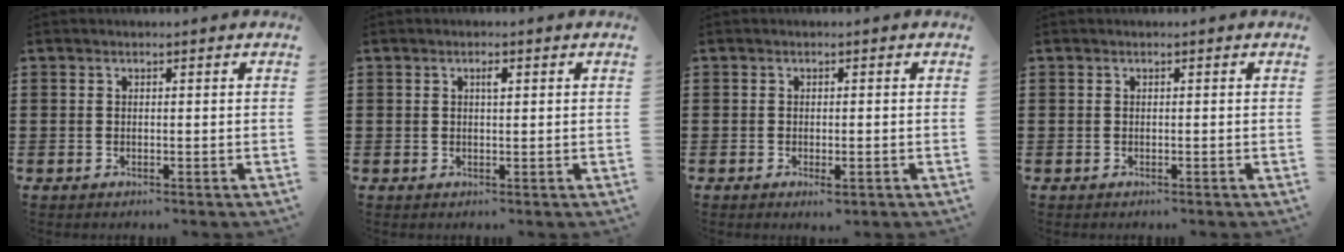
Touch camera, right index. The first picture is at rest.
{"total": 1.4, "force": [0.5, 0.5, 1.3], "torque": [-0.018, 0.002, 0.006]}
{"total": 1.2, "force": [-0.5, 0.2, 1.1], "torque": [-0.019, -0.004, -0.007]}
{"total": 0.0}